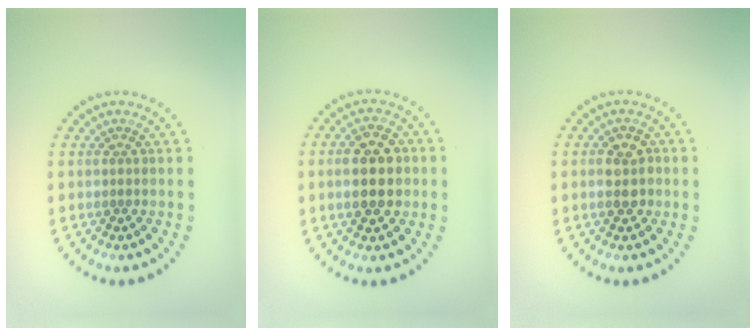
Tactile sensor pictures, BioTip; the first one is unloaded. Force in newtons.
{"total": 5.2, "press": 5.2, "slide": 0.3}
{"total": 2.5, "press": 2.5, "slide": 0.2}